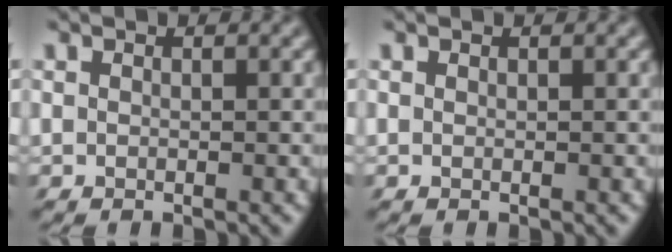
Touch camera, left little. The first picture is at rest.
{"total": 0.0}